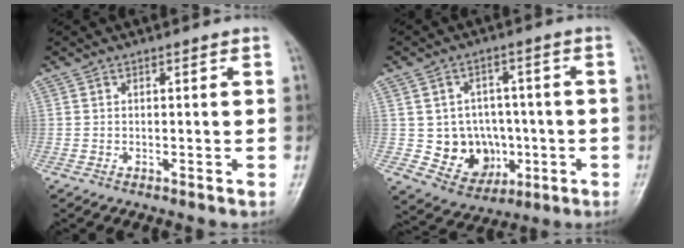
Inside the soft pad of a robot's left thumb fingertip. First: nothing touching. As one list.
[{"total": 10.4, "force": [-1.5, 9.1, 5.0], "torque": [-0.025, 0.013, -0.008]}]